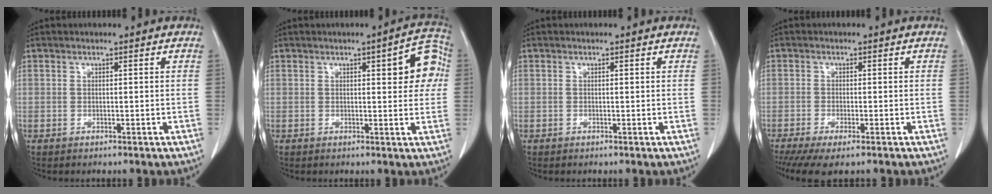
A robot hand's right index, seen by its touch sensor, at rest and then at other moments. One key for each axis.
{"total": 7.3, "fx": 1.8, "fy": 2.2, "fz": 6.8, "tx": -0.065, "ty": 0.020, "tz": 0.014}
{"total": 0.0}
{"total": 5.5, "fx": -4.0, "fy": 0.9, "fz": 3.7, "tx": -0.056, "ty": -0.013, "tz": -0.065}